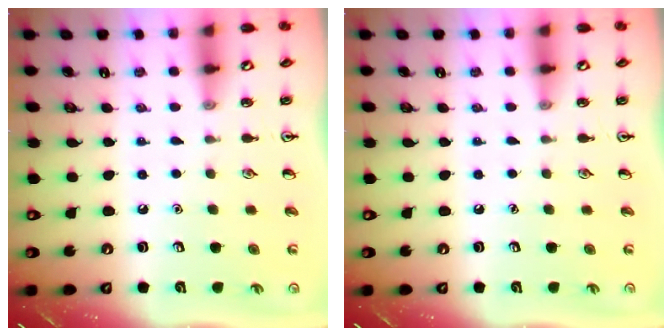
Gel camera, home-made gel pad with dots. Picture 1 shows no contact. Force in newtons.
{"total": 0.0}